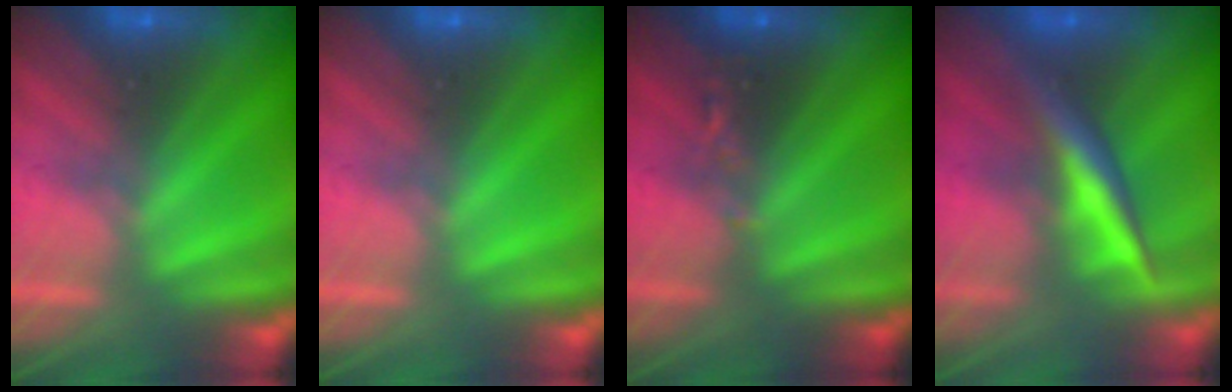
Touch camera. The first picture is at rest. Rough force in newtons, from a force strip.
{"total": 0.0}
{"total": 2.4}
{"total": 2.9}